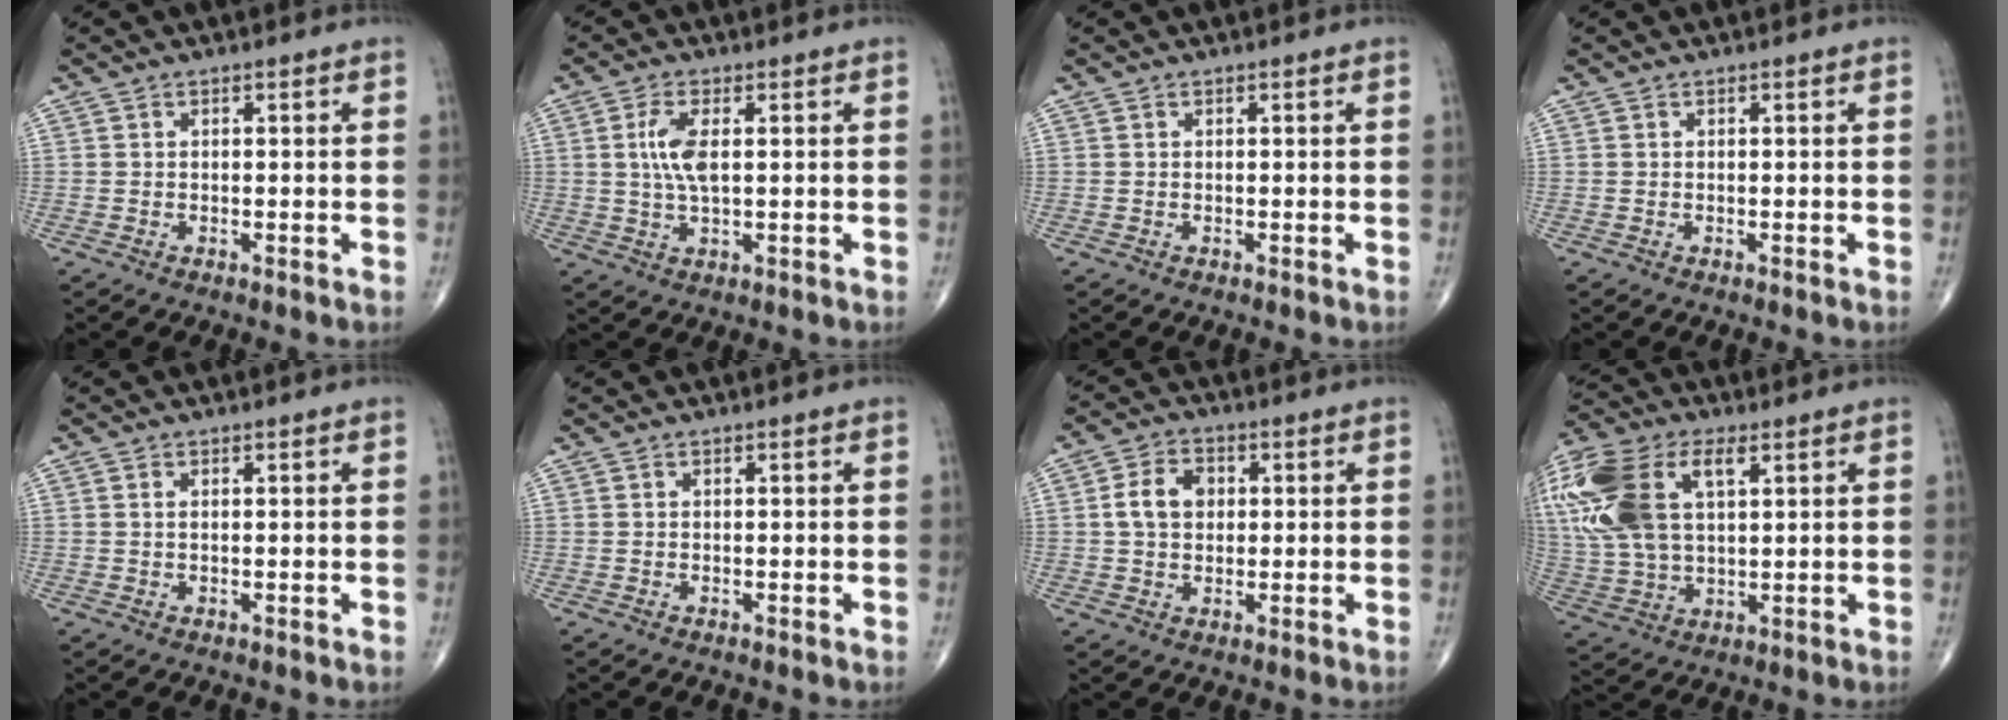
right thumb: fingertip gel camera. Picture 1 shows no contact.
{"total": 5.7, "force": [0.9, 2.2, 5.2], "torque": [-0.118, 0.000, 0.018]}
{"total": 0.0}
{"total": 0.0}
{"total": 0.6, "force": [0.2, 0.3, 0.5], "torque": [-0.013, 0.004, 0.003]}
{"total": 0.0}
{"total": 6.8, "force": [0.9, 4.9, 4.5], "torque": [-0.072, 0.010, 0.012]}
{"total": 22.3, "force": [7.3, 12.4, 17.0], "torque": [-0.408, 0.016, 0.137]}